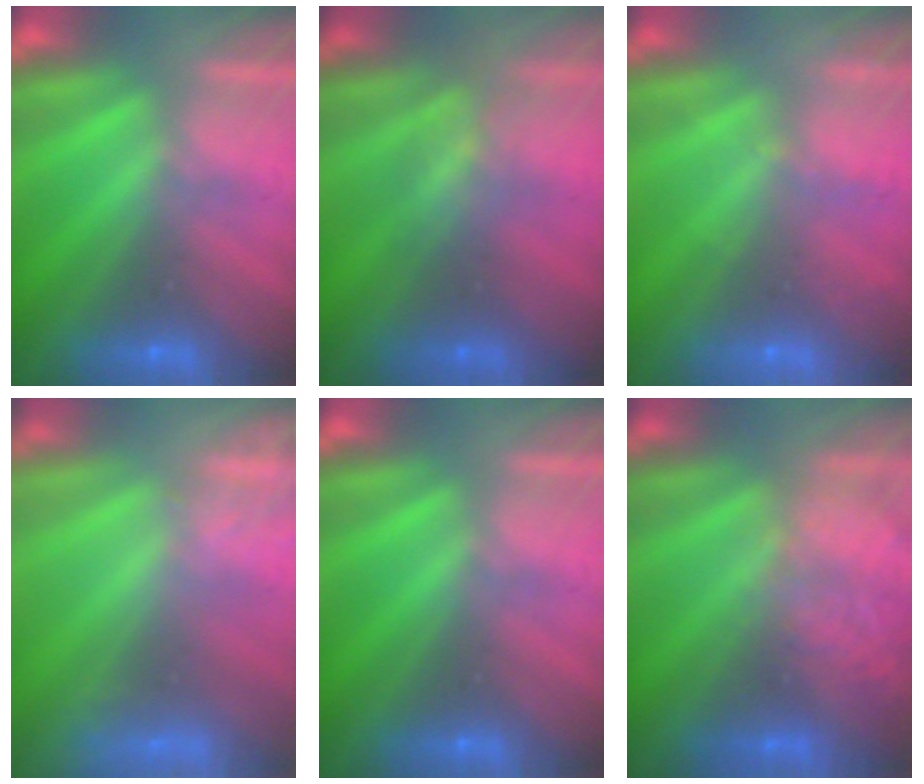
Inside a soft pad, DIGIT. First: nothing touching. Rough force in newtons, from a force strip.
{"total": 2.7}
{"total": 2.0}
{"total": 2.6}
{"total": 0.0}
{"total": 2.1}